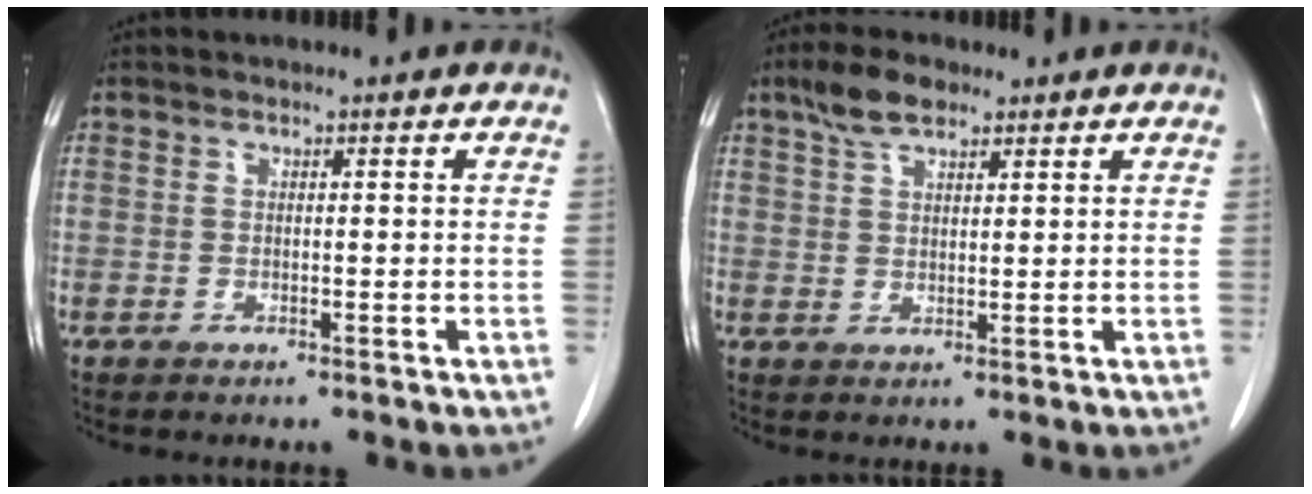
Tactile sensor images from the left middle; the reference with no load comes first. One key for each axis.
{"total": 4.9, "fx": 3.5, "fy": 1.9, "fz": 2.9, "tx": -0.061, "ty": 0.011, "tz": 0.068}